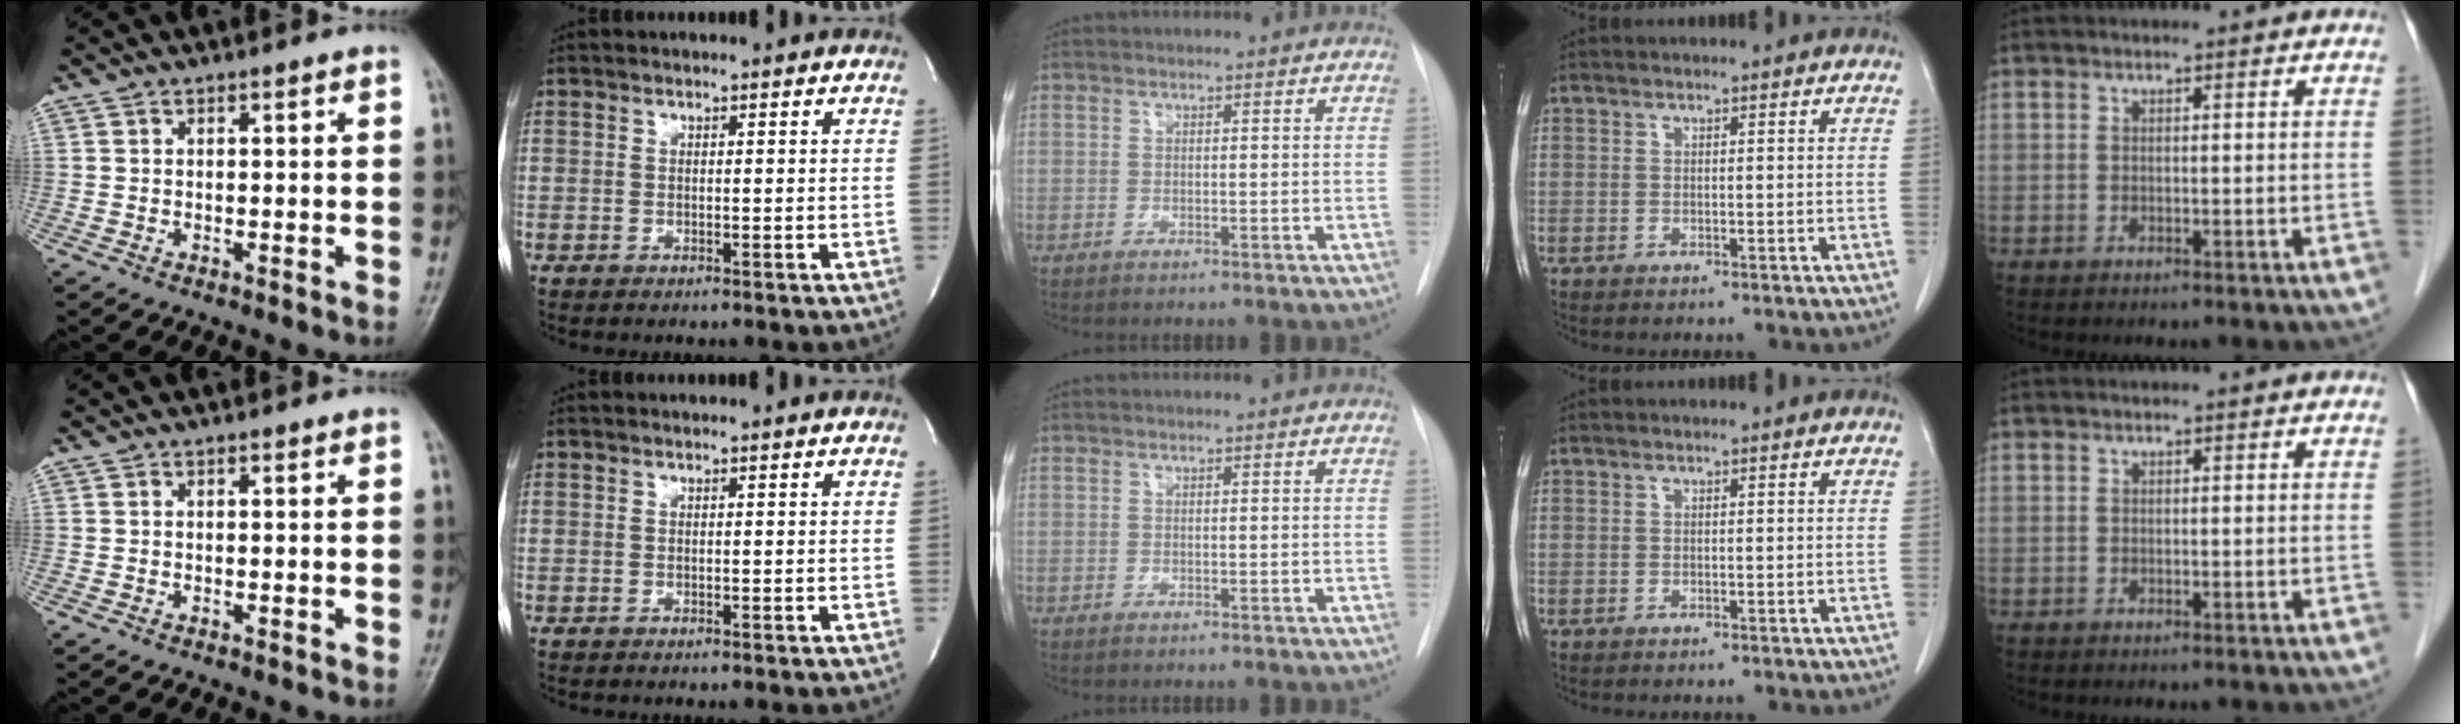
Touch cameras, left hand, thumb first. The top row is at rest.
{}